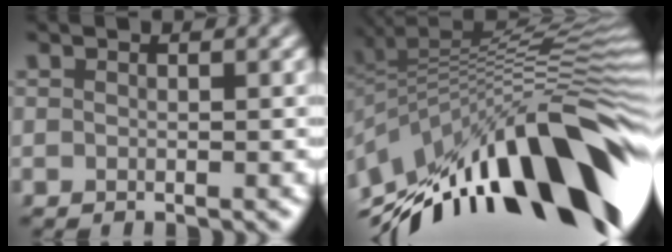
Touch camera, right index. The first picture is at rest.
{"total": 14.4, "force": [-8.2, 6.1, 10.1], "torque": [-0.150, 0.000, -0.112]}